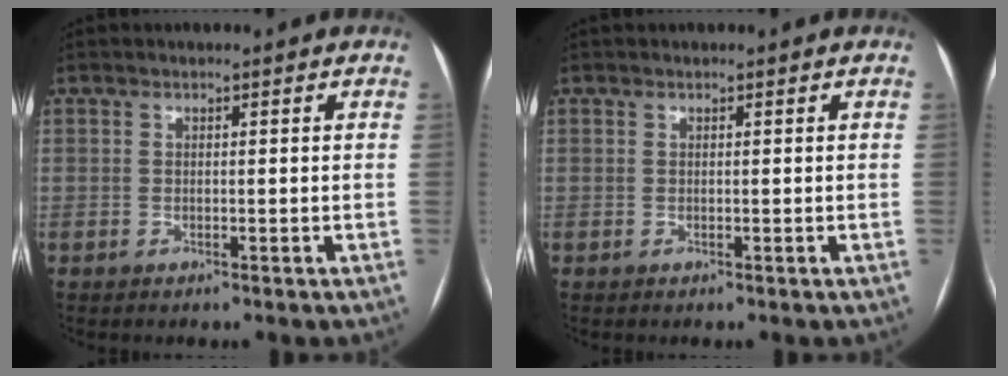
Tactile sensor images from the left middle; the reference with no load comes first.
{"total": 0.0}